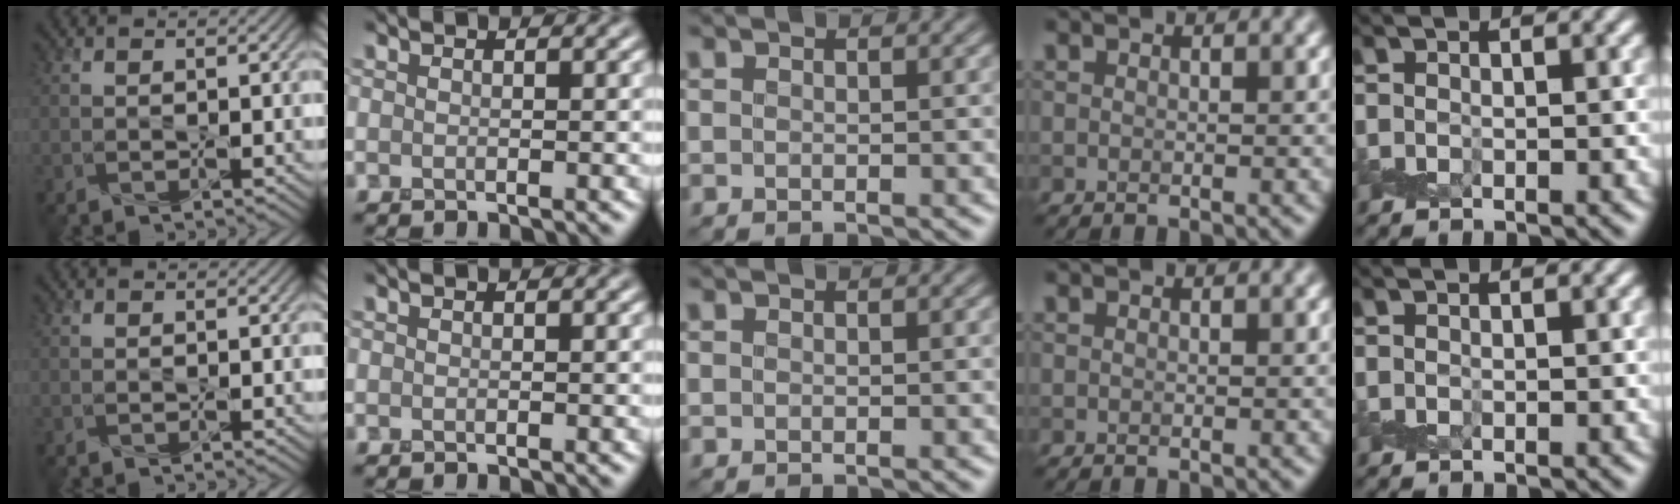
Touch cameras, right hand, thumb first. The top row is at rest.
{}